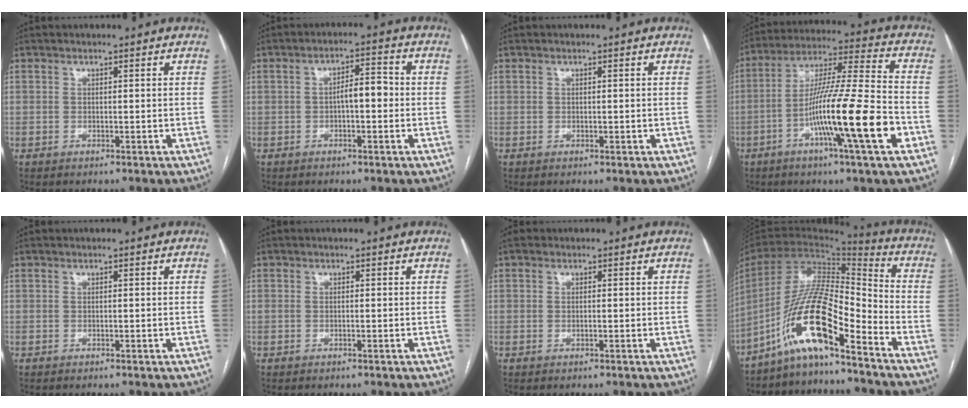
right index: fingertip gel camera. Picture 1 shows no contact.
{"total": 4.3, "force": [-0.5, 1.4, 4.0], "torque": [-0.065, 0.018, -0.009]}
{"total": 0.0}
{"total": 17.5, "force": [-6.2, -0.5, 16.4], "torque": [-0.291, -0.010, -0.110]}
{"total": 0.0}
{"total": 0.0}
{"total": 0.7, "force": [0.1, 0.6, 0.5], "torque": [-0.010, 0.002, 0.003]}
{"total": 13.8, "force": [-9.0, 1.9, 10.2], "torque": [-0.200, 0.015, -0.166]}